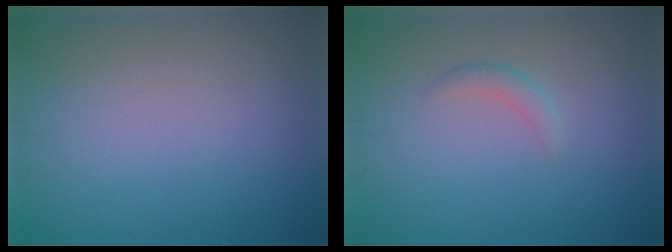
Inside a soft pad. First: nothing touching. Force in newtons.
{"total": 1.2, "press": 1.2, "slide": 0.0}